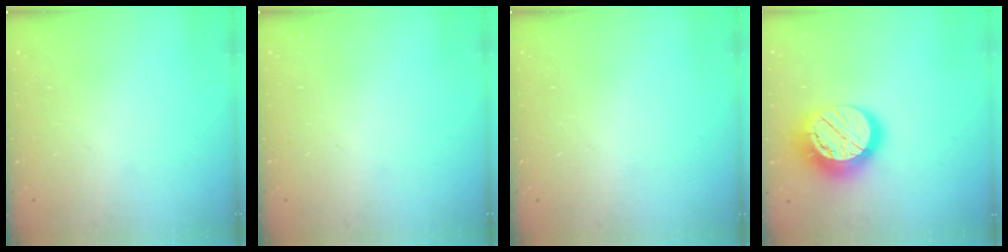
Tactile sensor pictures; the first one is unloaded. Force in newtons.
{"total": 0.0}
{"total": 0.0}
{"total": 17.5, "press": 17.4, "slide": 1.3}